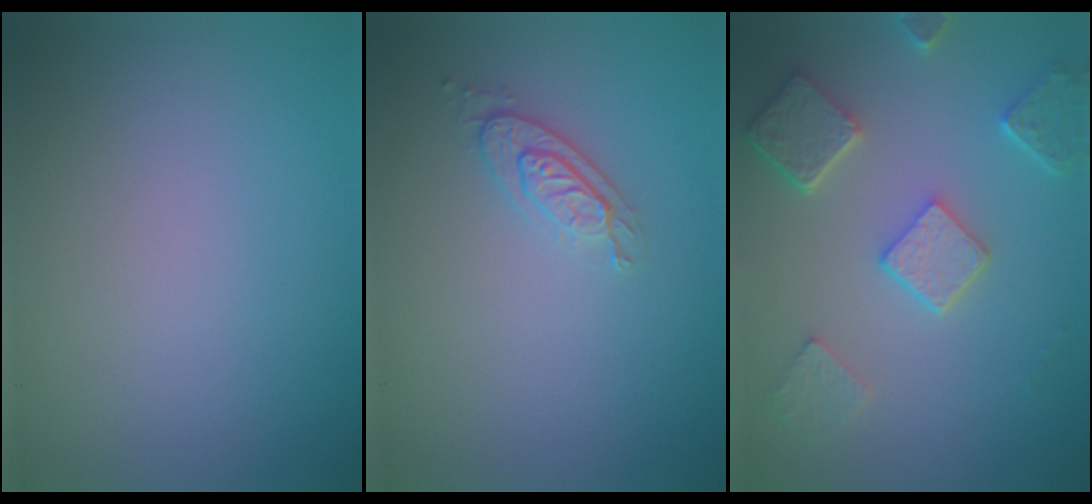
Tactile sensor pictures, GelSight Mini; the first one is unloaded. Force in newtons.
{"total": 2.1, "press": 1.9, "slide": 0.8}
{"total": 4.9, "press": 3.9, "slide": 3.0}